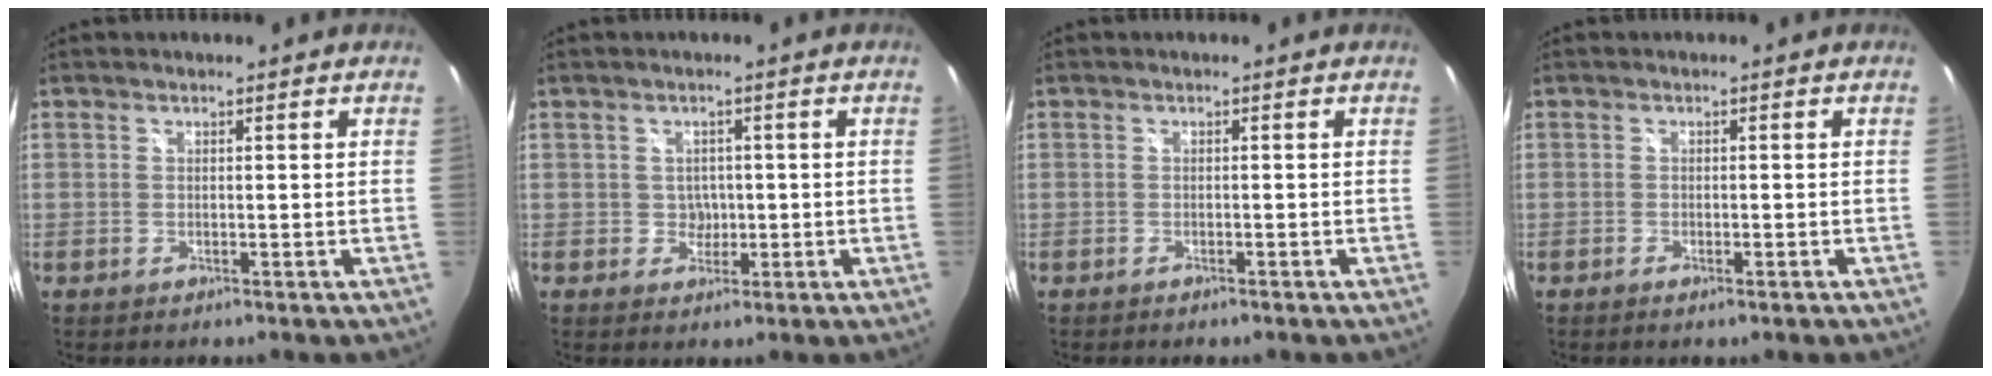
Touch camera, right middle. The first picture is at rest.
{"total": 2.4, "force": [-0.2, 2.4, 0.3], "torque": [-0.003, 0.005, 0.000]}
{"total": 1.2, "force": [-1.0, 0.4, 0.5], "torque": [-0.012, -0.002, -0.016]}
{"total": 1.4, "force": [-1.0, 0.3, 0.9], "torque": [-0.017, -0.003, -0.018]}